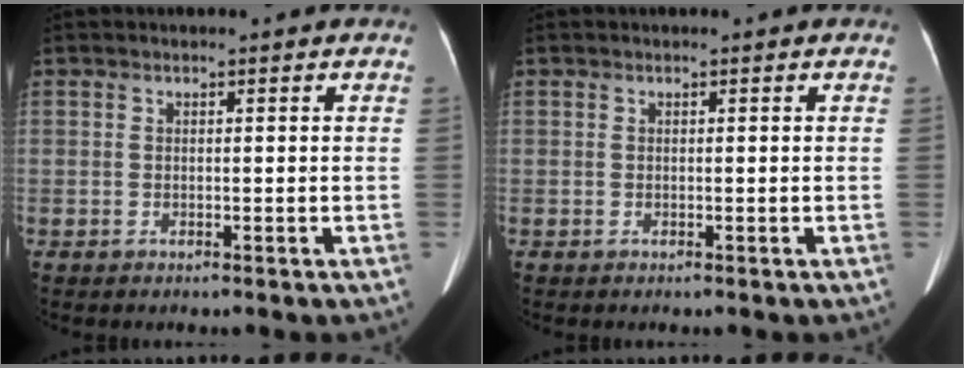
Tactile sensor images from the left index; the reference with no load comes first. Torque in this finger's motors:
{"motor_torque": [0.00, 0.00, 0.00, 0.00]}